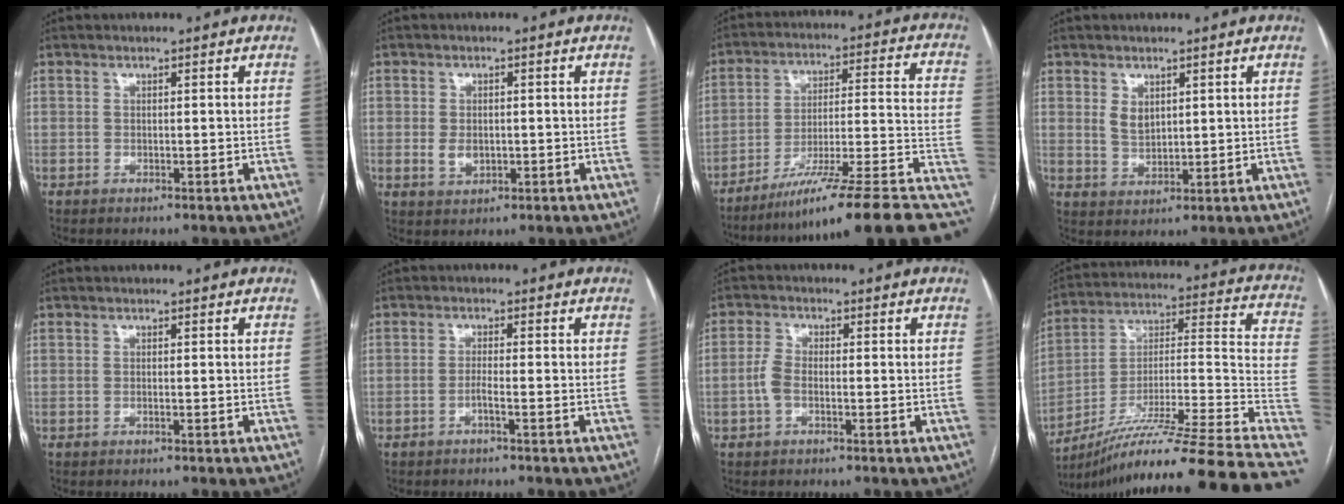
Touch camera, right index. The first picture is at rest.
{"total": 2.9, "force": [-0.3, 2.0, 2.1], "torque": [-0.038, -0.001, 0.002]}
{"total": 21.4, "force": [-14.7, 1.0, 15.6], "torque": [-0.141, 0.030, -0.227]}
{"total": 3.0, "force": [1.3, 1.9, 1.9], "torque": [-0.037, 0.000, 0.032]}
{"total": 0.0}
{"total": 1.8, "force": [-1.0, -0.2, 1.4], "torque": [-0.028, 0.000, -0.022]}
{"total": 3.0, "force": [-0.9, 1.5, 2.4], "torque": [-0.058, 0.007, -0.021]}
{"total": 29.9, "force": [-22.8, -1.9, 19.2], "torque": [-0.194, 0.006, -0.363]}